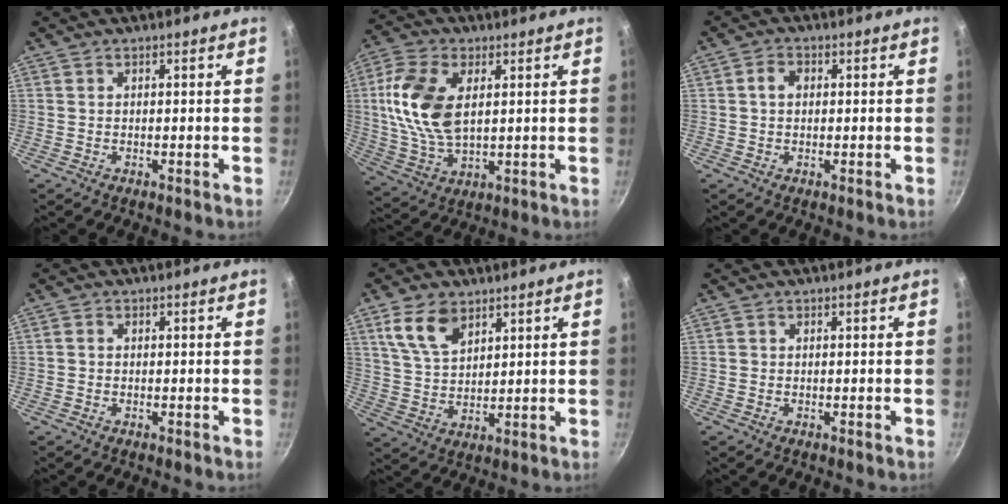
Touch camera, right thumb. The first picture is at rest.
{"total": 14.2, "force": [2.9, 8.0, 11.4], "torque": [-0.223, -0.005, 0.057]}
{"total": 2.7, "force": [0.3, 2.0, 1.7], "torque": [-0.022, 0.007, 0.002]}
{"total": 0.8, "force": [-0.2, 0.7, 0.4], "torque": [-0.006, 0.003, -0.004]}
{"total": 9.1, "force": [5.1, 5.2, 5.5], "torque": [-0.088, -0.020, 0.104]}
{"total": 0.0}